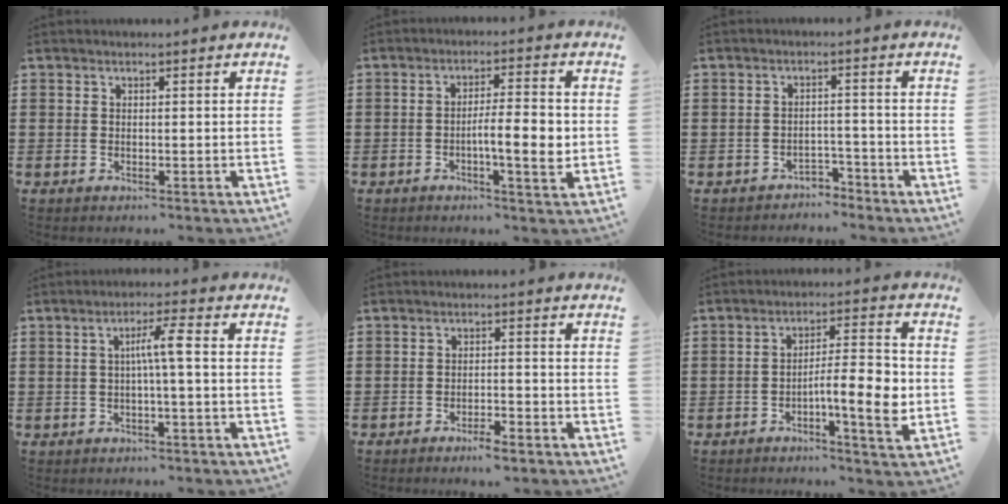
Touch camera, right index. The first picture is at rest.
{"total": 6.9, "force": [-1.0, 1.3, 6.8], "torque": [-0.101, -0.002, -0.023]}
{"total": 2.7, "force": [-2.6, 0.6, 0.0], "torque": [-0.009, 0.001, -0.056]}
{"total": 4.2, "force": [-0.1, 0.0, 4.2], "torque": [-0.081, 0.002, -0.009]}
{"total": 2.3, "force": [-2.0, 0.2, 1.0], "torque": [-0.020, 0.002, -0.039]}
{"total": 8.3, "force": [-2.1, 1.7, 7.8], "torque": [-0.115, -0.004, -0.039]}